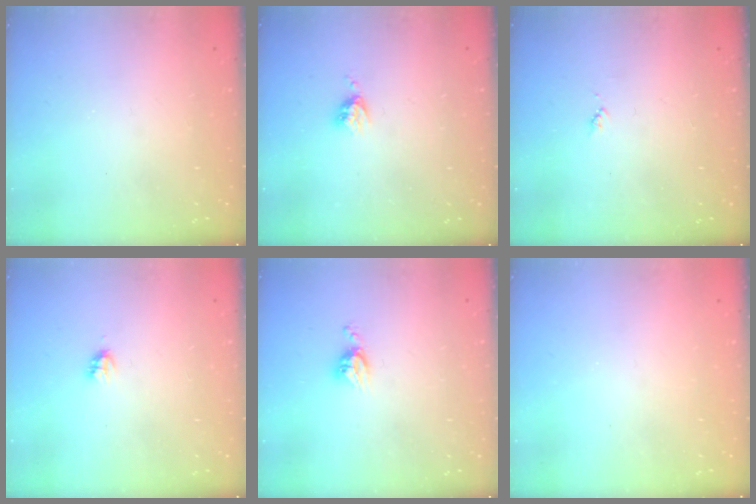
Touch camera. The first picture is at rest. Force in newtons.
{"total": 3.3, "press": 3.3, "slide": 0.4}
{"total": 3.6, "press": 3.6, "slide": 0.5}
{"total": 2.7, "press": 2.7, "slide": 0.2}
{"total": 4.7, "press": 4.7, "slide": 0.5}
{"total": 0.0}